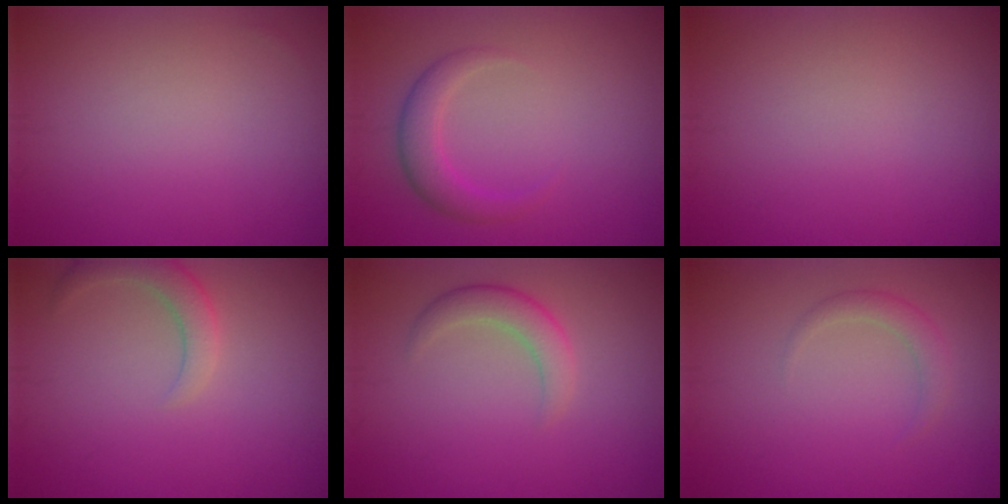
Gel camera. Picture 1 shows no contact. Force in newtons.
{"total": 2.5, "press": 2.5, "slide": 0.0}
{"total": 0.0}
{"total": 2.7, "press": 2.7, "slide": 0.2}
{"total": 2.6, "press": 2.6, "slide": 0.0}
{"total": 1.6, "press": 1.6, "slide": 0.1}